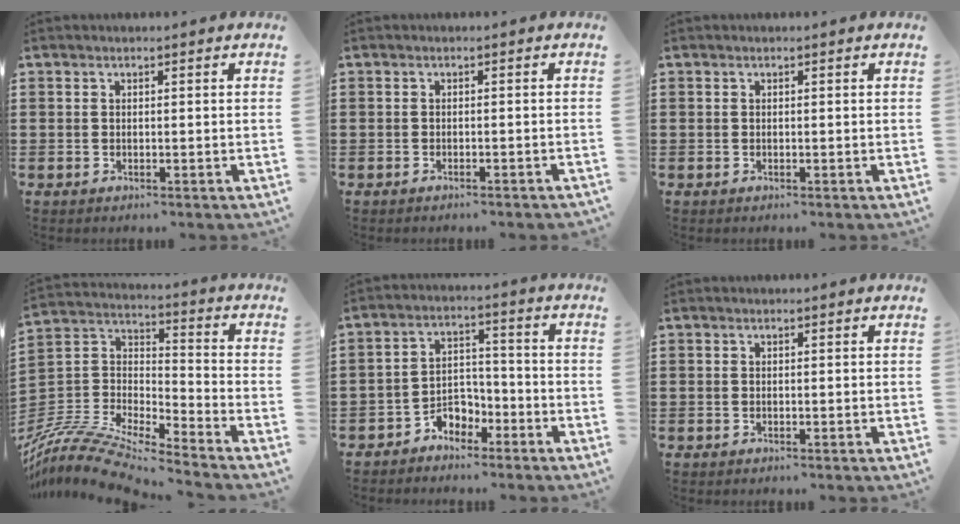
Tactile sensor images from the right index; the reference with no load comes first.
{"total": 0.9, "force": [-0.8, -0.1, 0.3], "torque": [-0.007, -0.004, -0.016]}
{"total": 0.0}
{"total": 10.8, "force": [-10.0, 1.3, 3.7], "torque": [-0.097, 0.008, -0.209]}
{"total": 4.1, "force": [-3.1, 2.5, 1.0], "torque": [-0.025, 0.013, -0.063]}
{"total": 0.0}